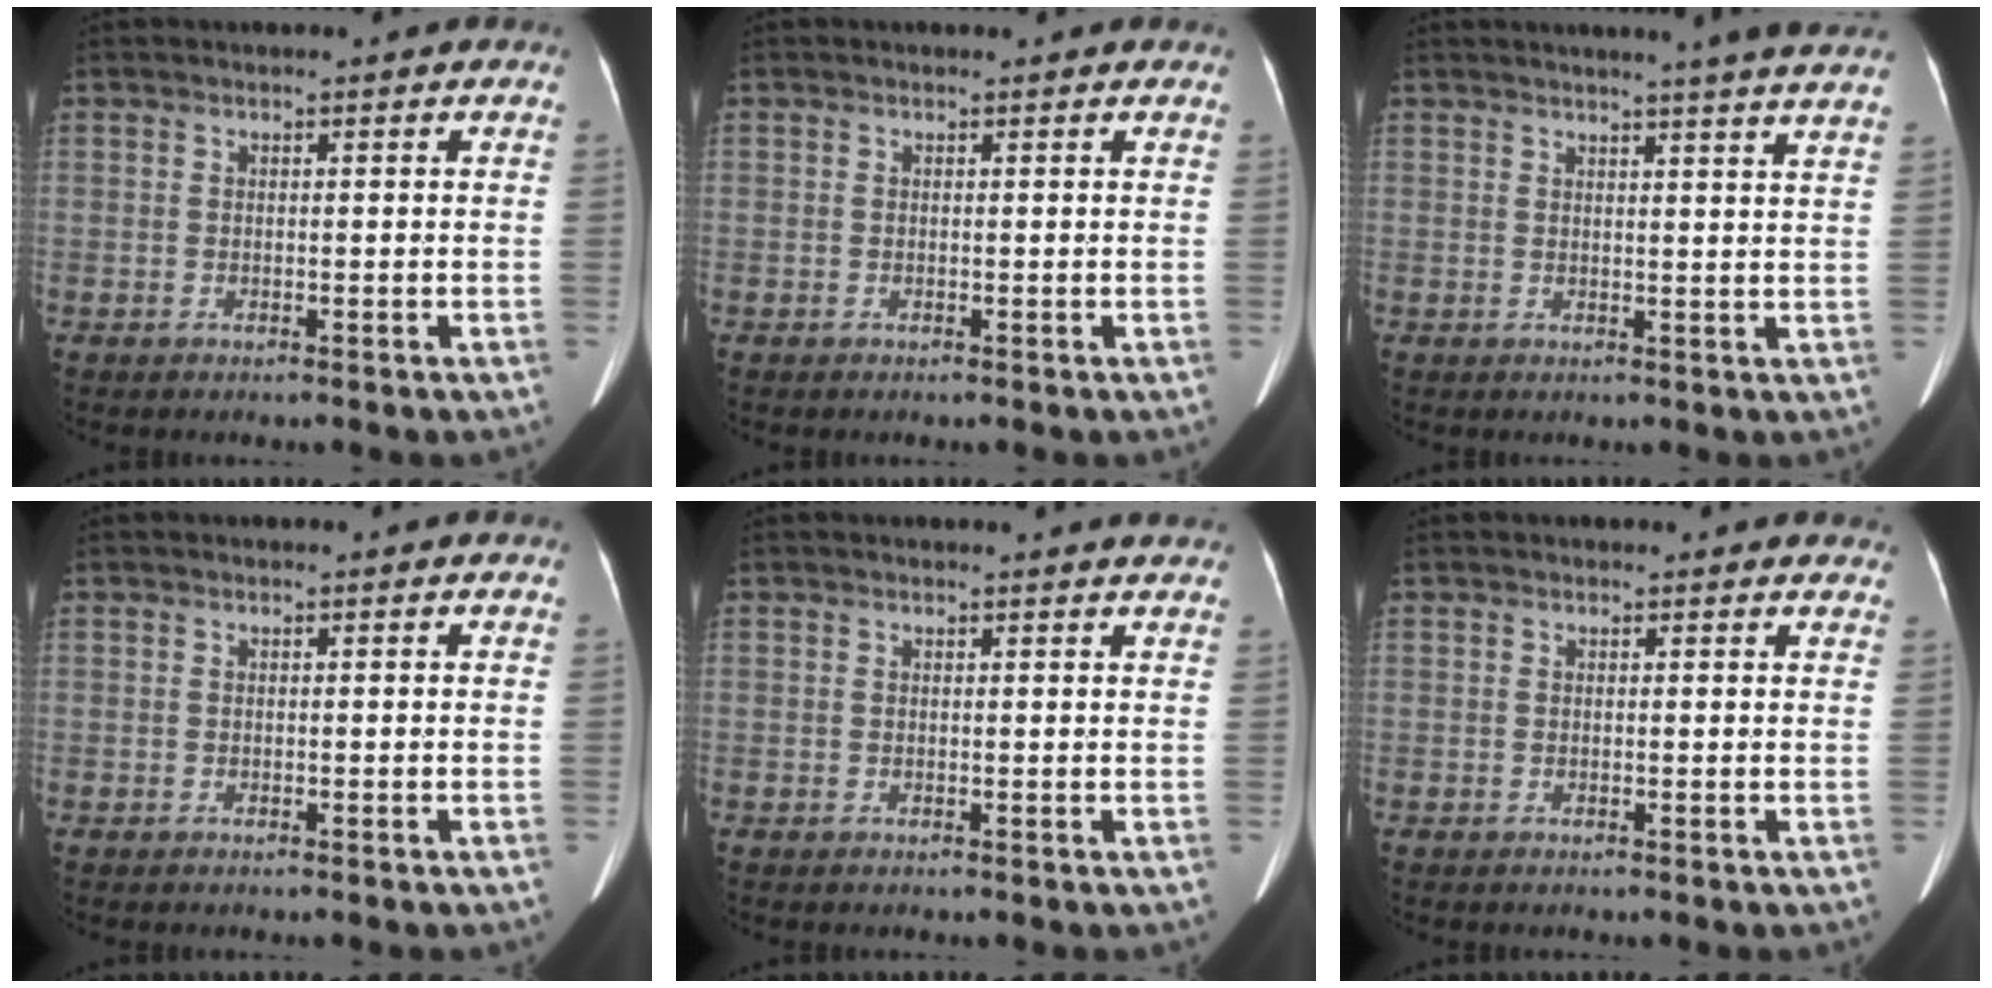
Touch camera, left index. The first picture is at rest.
{"total": 0.0}
{"total": 10.6, "force": [9.5, -0.9, 4.6], "torque": [-0.059, -0.017, 0.092]}
{"total": 0.0}
{"total": 3.9, "force": [3.8, 0.1, 0.9], "torque": [-0.012, 0.004, 0.030]}
{"total": 3.3, "force": [3.0, 1.4, 0.5], "torque": [0.004, 0.005, 0.016]}